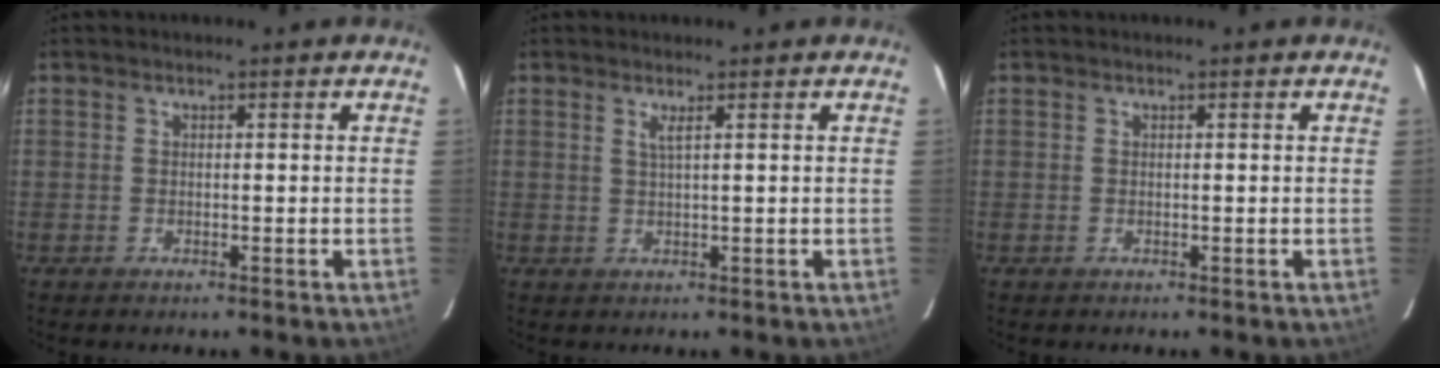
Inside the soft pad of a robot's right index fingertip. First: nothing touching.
{"total": 1.2, "force": [0.6, -0.3, 1.0], "torque": [-0.019, -0.002, 0.011]}
{"total": 0.0}